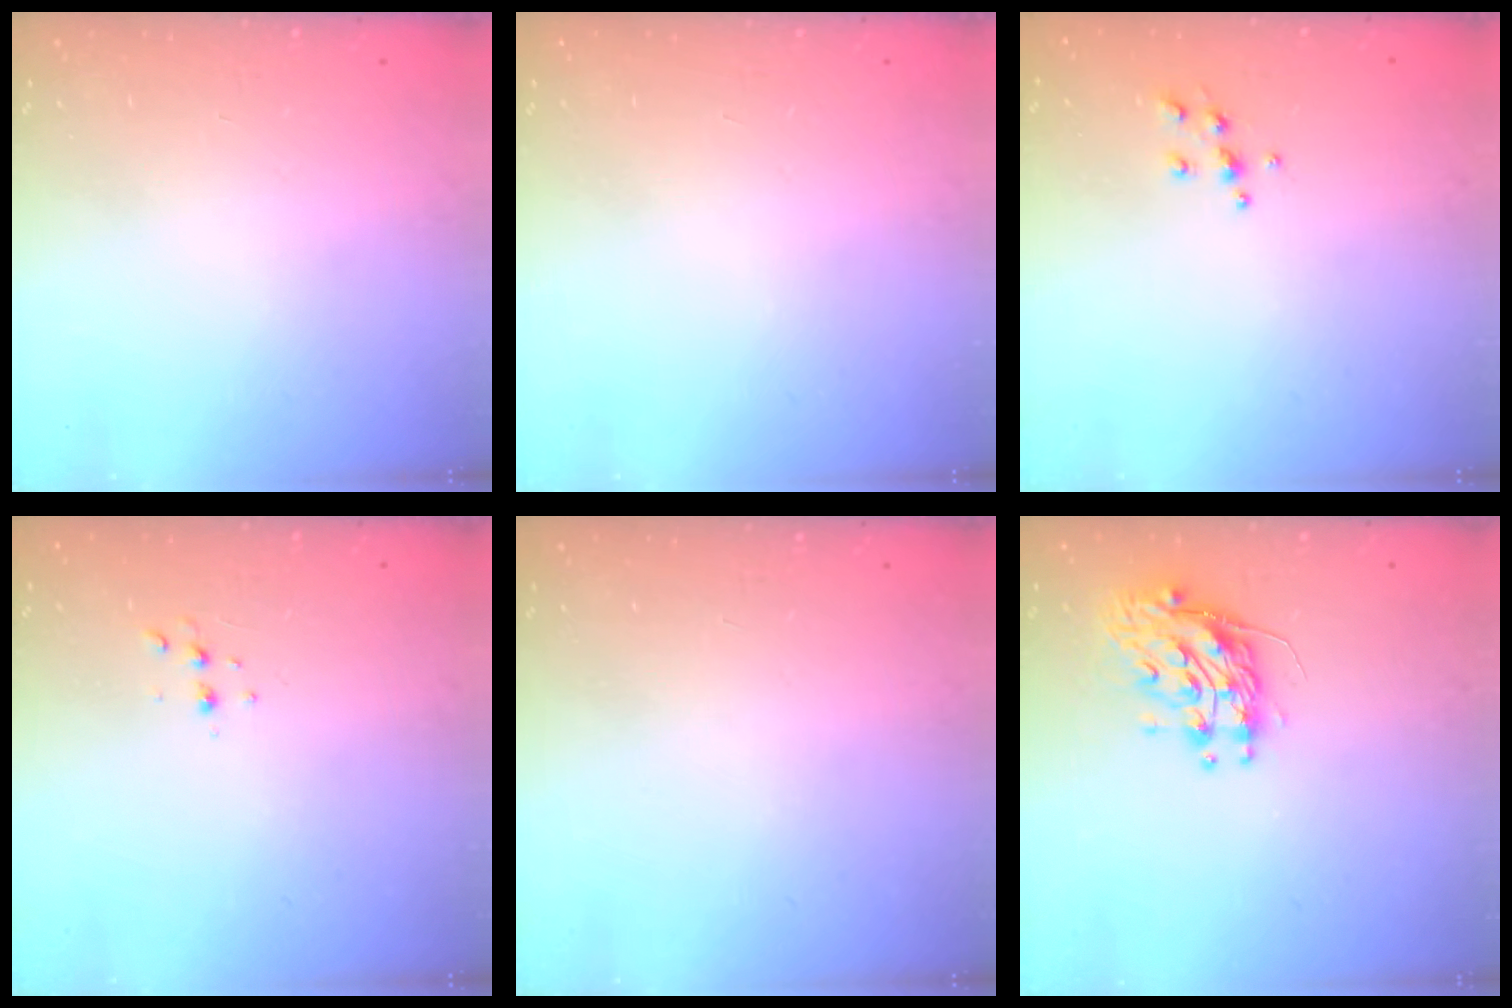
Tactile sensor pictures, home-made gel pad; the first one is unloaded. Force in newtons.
{"total": 0.0}
{"total": 5.5, "press": 5.4, "slide": 0.6}
{"total": 3.1, "press": 3.0, "slide": 0.6}
{"total": 0.0}
{"total": 10.4, "press": 10.4, "slide": 0.9}